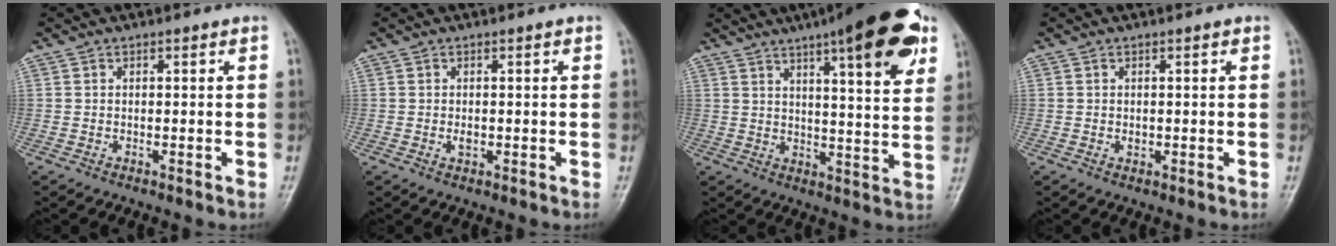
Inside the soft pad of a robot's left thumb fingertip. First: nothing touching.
{"total": 1.5, "force": [0.0, 0.9, 1.1], "torque": [-0.013, -0.001, -0.001]}
{"total": 19.1, "force": [10.4, 4.3, 15.4], "torque": [-0.192, -0.028, 0.140]}
{"total": 1.0, "force": [0.1, 0.7, 0.7], "torque": [-0.007, 0.000, 0.003]}